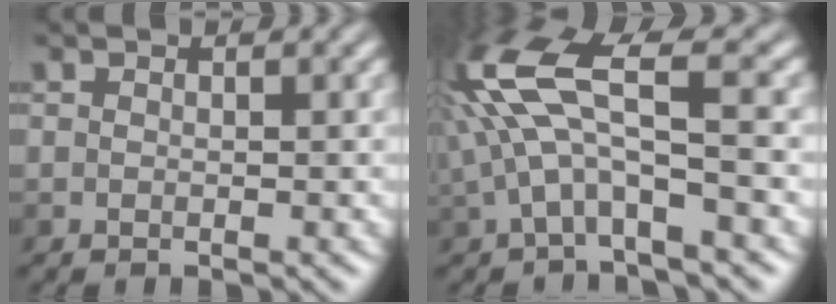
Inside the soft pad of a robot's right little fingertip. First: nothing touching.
{"total": 7.8, "force": [0.6, 2.2, 7.5], "torque": [-0.167, 0.030, 0.004]}